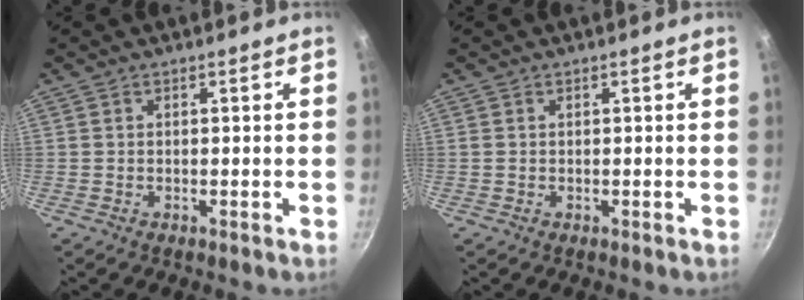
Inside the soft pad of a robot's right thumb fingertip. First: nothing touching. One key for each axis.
{"total": 0.0}